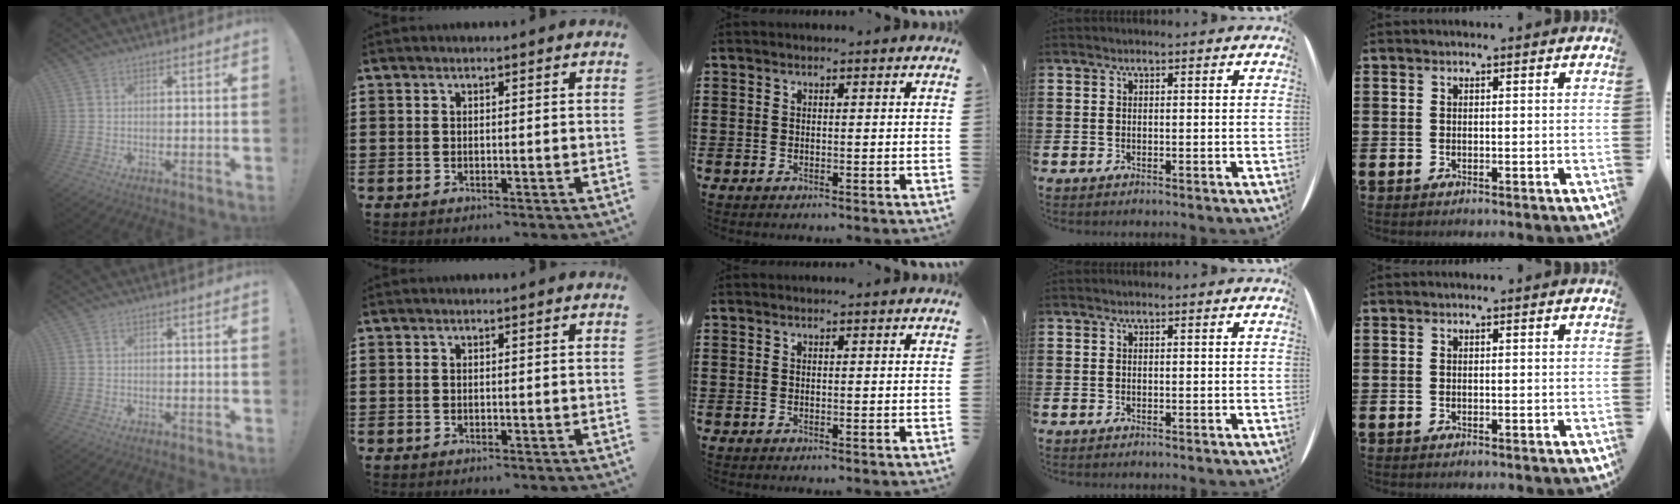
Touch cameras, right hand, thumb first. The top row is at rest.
{}